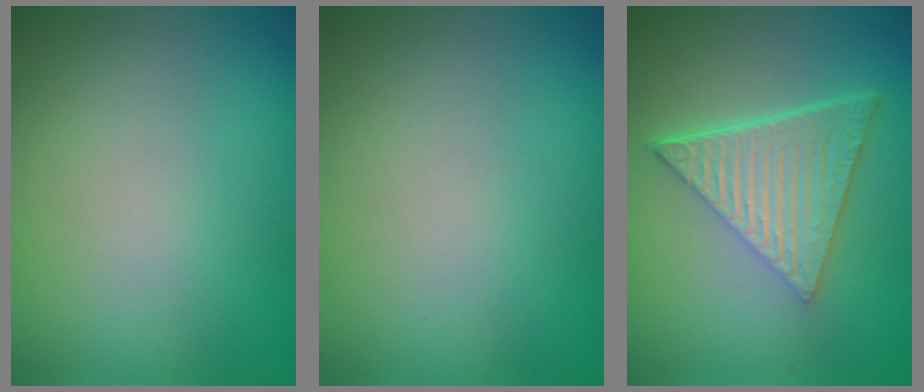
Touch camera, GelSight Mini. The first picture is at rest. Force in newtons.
{"total": 0.0}
{"total": 6.9, "press": 4.6, "slide": 5.1}